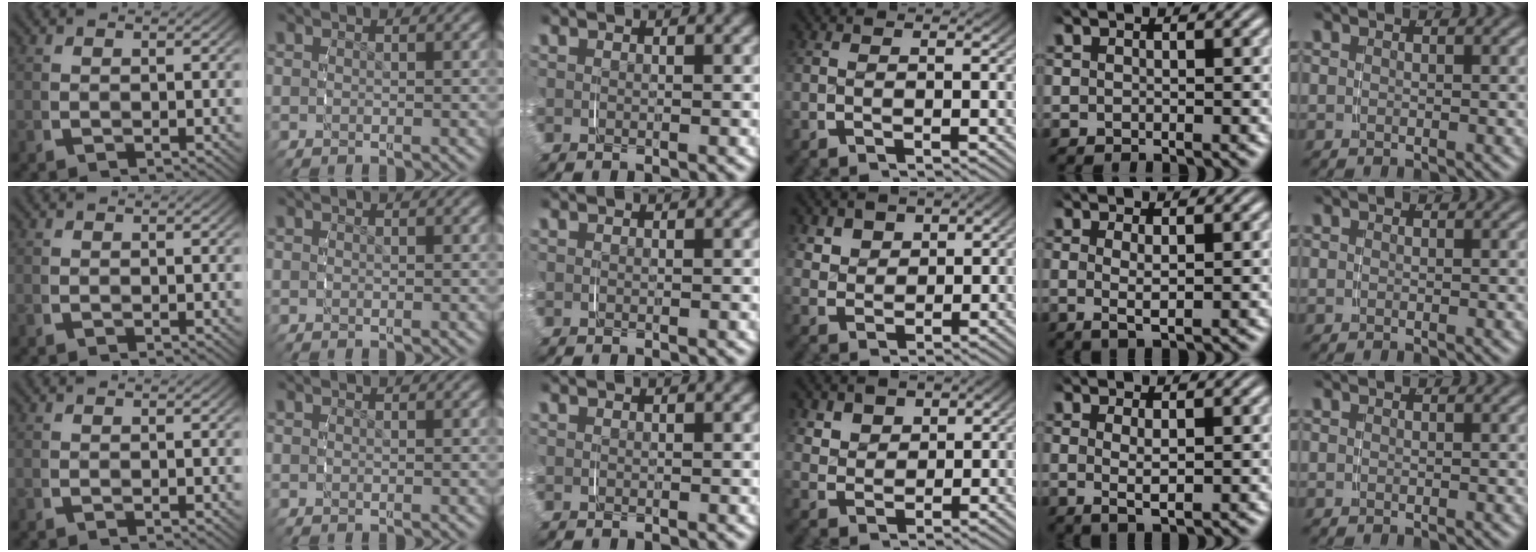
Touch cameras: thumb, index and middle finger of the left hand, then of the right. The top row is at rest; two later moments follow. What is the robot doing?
{"motion": "grasp_and_lifting", "object": "pen bag"}